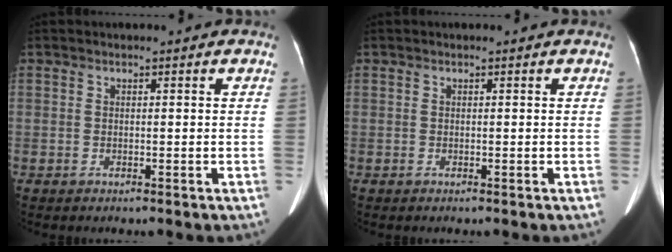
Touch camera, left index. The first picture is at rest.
{"total": 0.0}